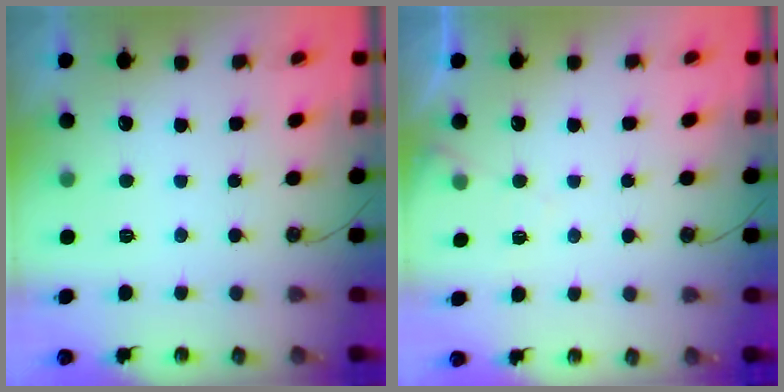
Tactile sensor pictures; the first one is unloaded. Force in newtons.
{"total": 5.2, "press": 5.2, "slide": 0.6}